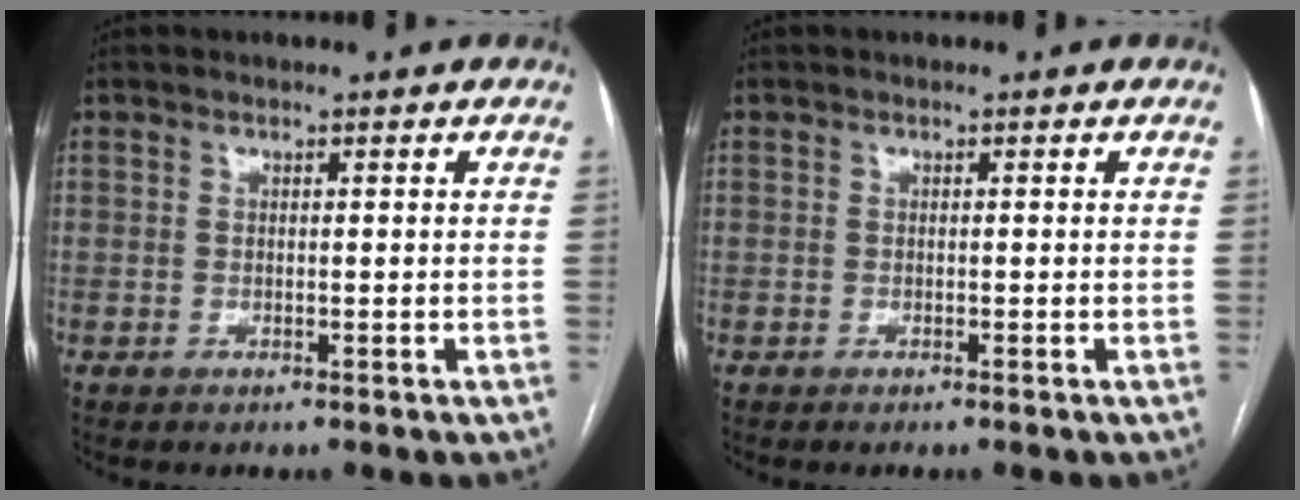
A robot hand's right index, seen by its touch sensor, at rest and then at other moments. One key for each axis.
{"total": 0.0}